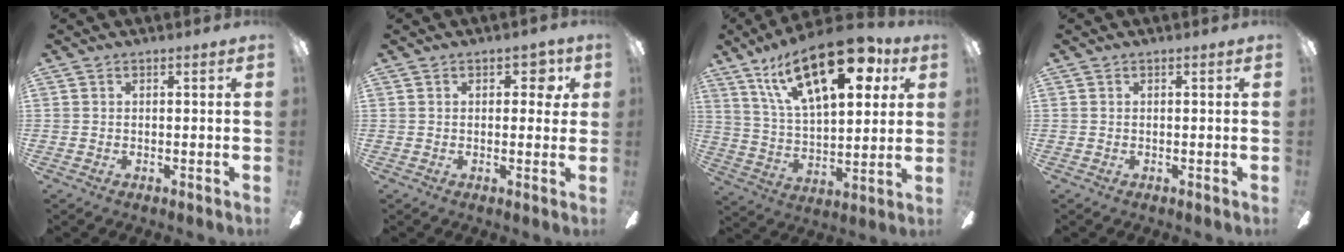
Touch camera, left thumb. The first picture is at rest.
{"total": 4.5, "force": [1.6, 2.5, 3.4], "torque": [-0.039, 0.000, 0.022]}
{"total": 25.1, "force": [13.0, 11.5, 18.2], "torque": [-0.292, -0.048, 0.215]}
{"total": 0.0}